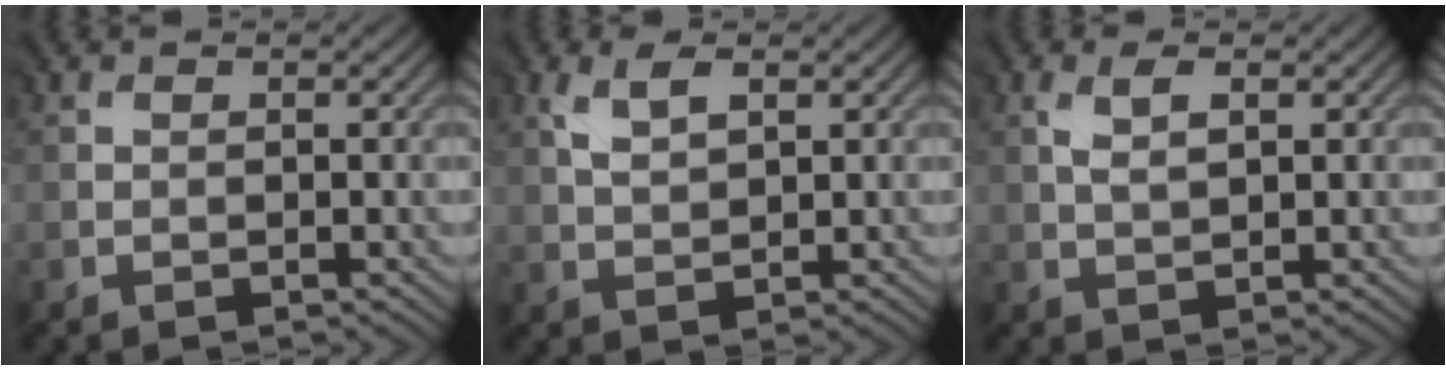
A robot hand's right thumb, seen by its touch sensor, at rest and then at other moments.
{"total": 3.2, "force": [1.9, 1.5, 2.1], "torque": [-0.054, 0.003, 0.041]}
{"total": 2.2, "force": [1.1, 1.0, 1.7], "torque": [-0.042, 0.002, 0.024]}